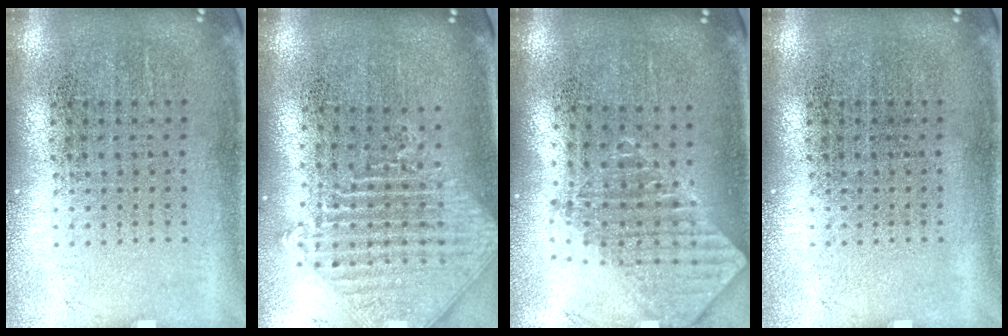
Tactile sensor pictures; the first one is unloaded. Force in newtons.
{"total": 2.0, "press": 1.7, "slide": 1.1}
{"total": 1.9, "press": 1.5, "slide": 1.2}
{"total": 0.0}